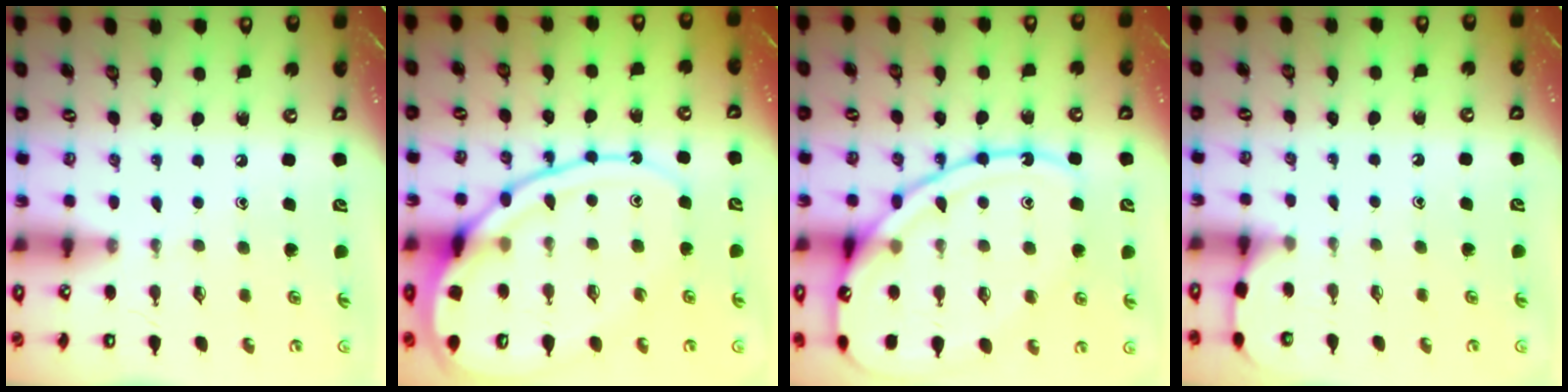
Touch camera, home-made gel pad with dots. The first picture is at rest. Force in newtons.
{"total": 16.8, "press": 16.8, "slide": 1.5}
{"total": 16.0, "press": 15.9, "slide": 1.6}
{"total": 4.3, "press": 4.2, "slide": 0.5}